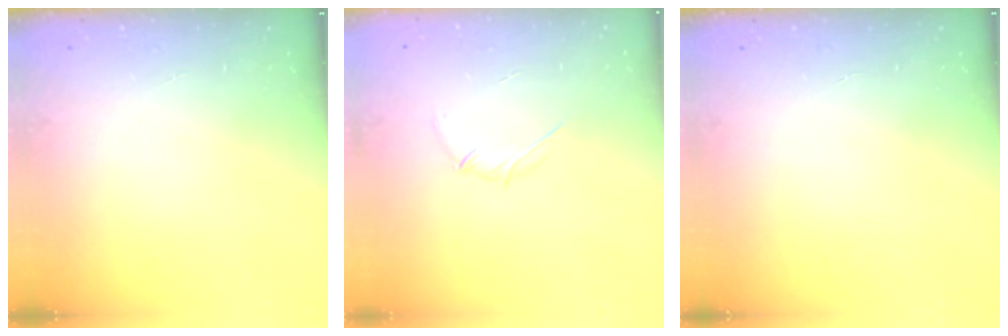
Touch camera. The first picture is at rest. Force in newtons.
{"total": 2.7, "press": 2.6, "slide": 0.8}
{"total": 0.0}